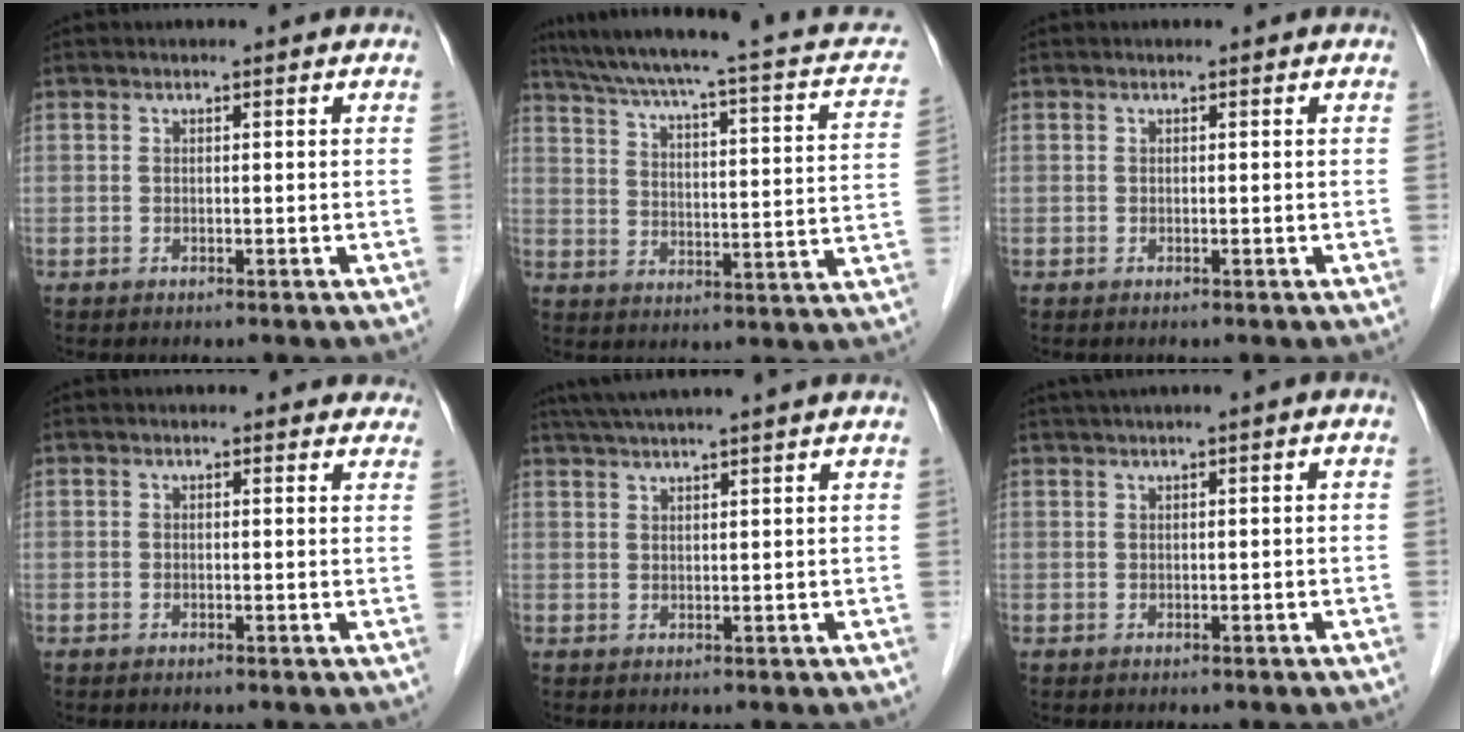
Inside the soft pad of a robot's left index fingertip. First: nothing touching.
{"total": 21.1, "force": [15.3, 4.1, 13.9], "torque": [-0.211, 0.014, 0.187]}
{"total": 0.0}
{"total": 3.1, "force": [2.8, 1.3, 0.5], "torque": [0.009, -0.008, 0.009]}
{"total": 10.1, "force": [8.8, -0.9, 5.0], "torque": [-0.085, 0.038, 0.120]}
{"total": 1.9, "force": [1.1, -0.2, 1.5], "torque": [-0.037, 0.016, 0.025]}